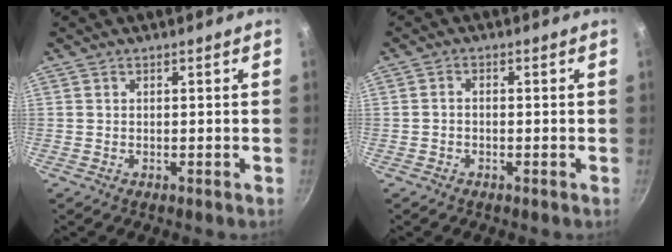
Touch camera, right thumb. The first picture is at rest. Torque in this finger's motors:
{"motor_torque": [0.01, 0.03, -0.03, -0.02, 0.04]}